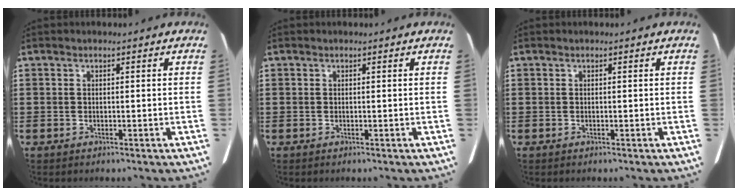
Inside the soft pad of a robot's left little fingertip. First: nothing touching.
{"total": 0.0}
{"total": 0.0}